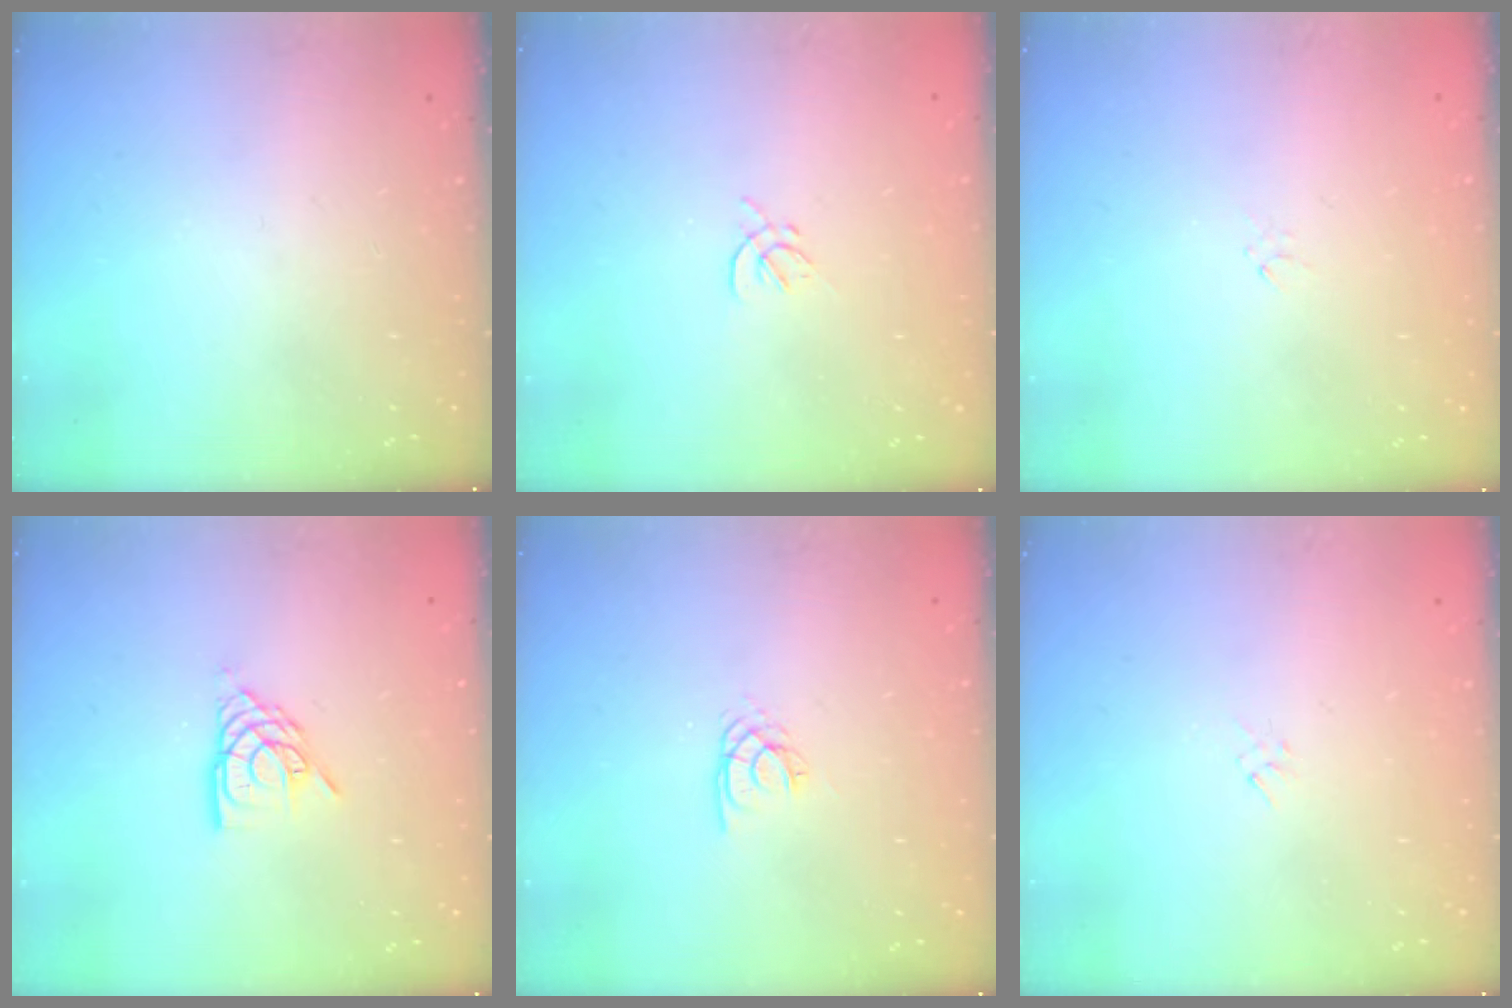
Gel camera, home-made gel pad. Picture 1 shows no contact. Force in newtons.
{"total": 1.7, "press": 1.6, "slide": 0.6}
{"total": 0.0}
{"total": 10.0, "press": 9.9, "slide": 1.0}
{"total": 2.1, "press": 2.1, "slide": 0.4}
{"total": 1.8, "press": 1.8, "slide": 0.5}